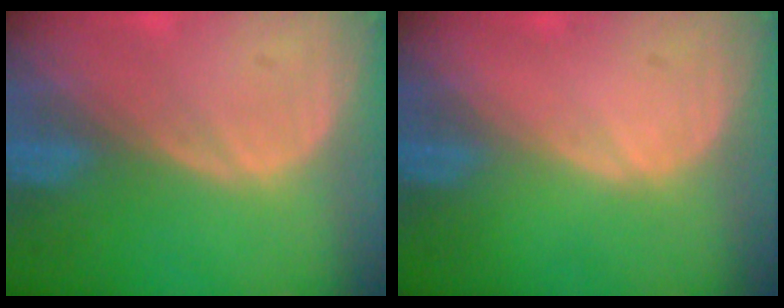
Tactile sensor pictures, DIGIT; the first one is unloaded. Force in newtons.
{"total": 0.0}